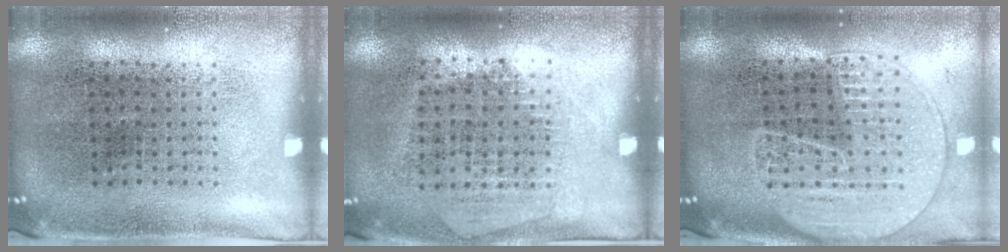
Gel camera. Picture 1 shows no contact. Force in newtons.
{"total": 1.2, "press": 1.0, "slide": 0.6}
{"total": 2.0, "press": 1.8, "slide": 0.8}